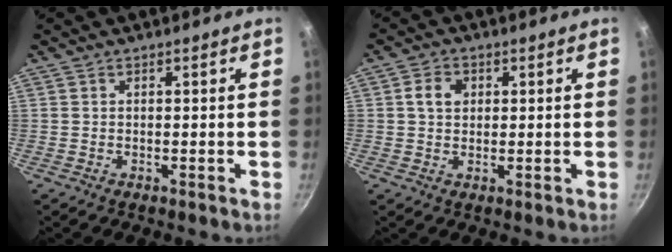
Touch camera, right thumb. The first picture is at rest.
{"total": 4.1, "force": [1.0, 3.1, 2.4], "torque": [-0.031, 0.005, 0.013]}